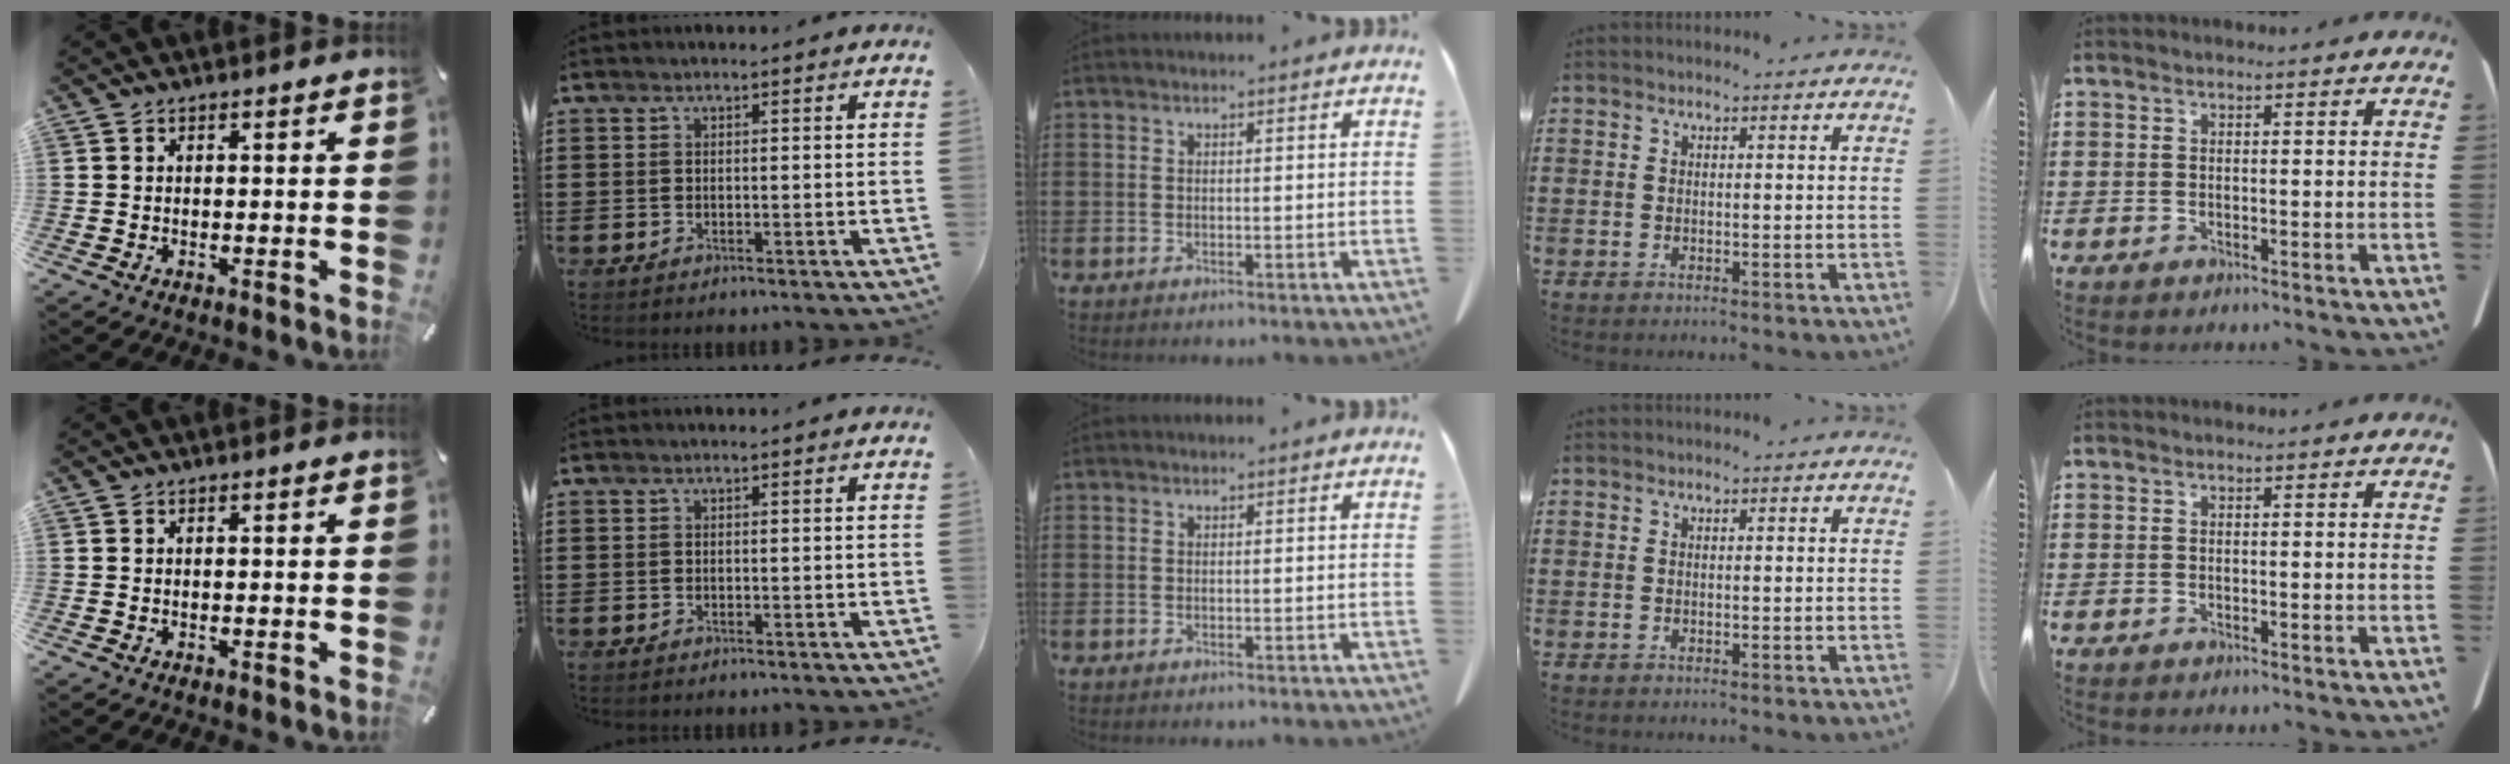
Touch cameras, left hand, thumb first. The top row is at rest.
{}